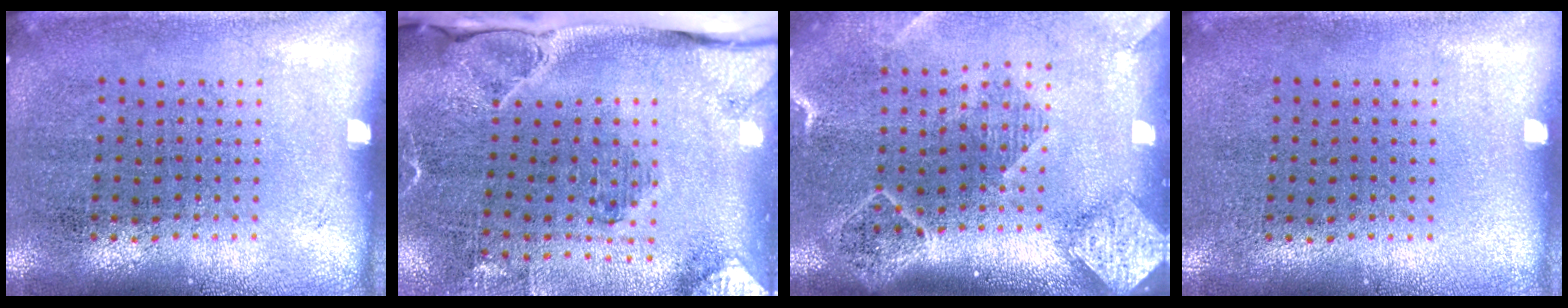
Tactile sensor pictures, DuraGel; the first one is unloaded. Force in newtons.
{"total": 3.0, "press": 2.3, "slide": 1.9}
{"total": 2.5, "press": 2.0, "slide": 1.5}
{"total": 0.0}